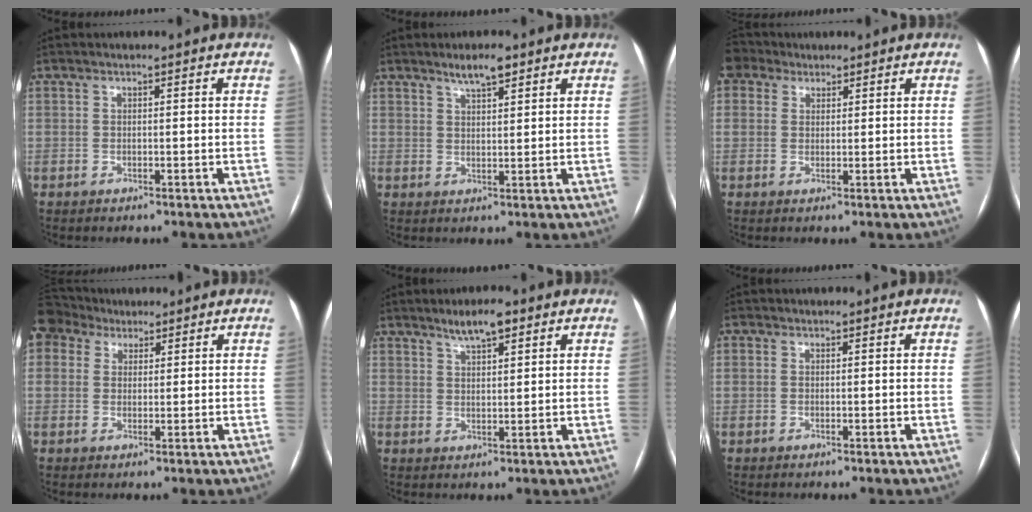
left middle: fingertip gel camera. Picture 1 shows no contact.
{"total": 3.9, "force": [2.8, 0.9, 2.6], "torque": [-0.045, 0.004, 0.048]}
{"total": 3.0, "force": [2.5, 1.6, -0.2], "torque": [-0.005, 0.015, 0.049]}
{"total": 5.0, "force": [3.9, 3.1, 0.6], "torque": [-0.023, 0.028, 0.081]}
{"total": 4.7, "force": [3.3, 1.1, 3.2], "torque": [-0.056, 0.007, 0.055]}
{"total": 1.2, "force": [-0.6, -0.8, -0.6], "torque": [0.008, -0.009, -0.012]}